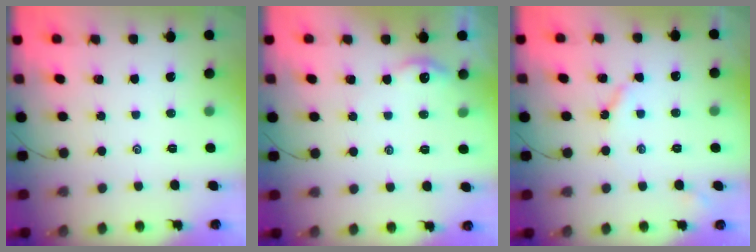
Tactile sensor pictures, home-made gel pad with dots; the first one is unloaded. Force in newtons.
{"total": 4.5, "press": 4.5, "slide": 0.5}
{"total": 3.6, "press": 3.5, "slide": 0.7}